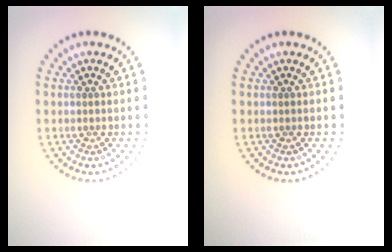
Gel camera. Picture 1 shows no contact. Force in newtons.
{"total": 0.0}